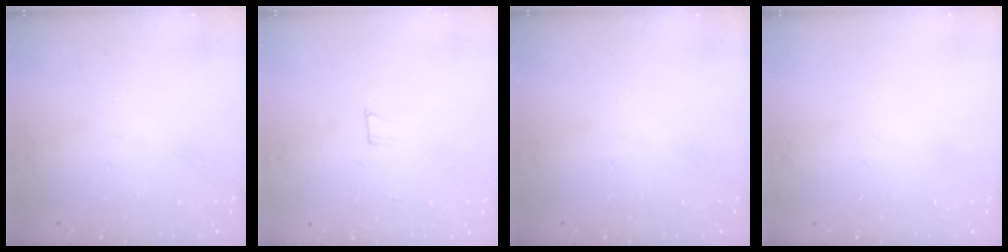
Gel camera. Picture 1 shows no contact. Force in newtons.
{"total": 3.9, "press": 3.9, "slide": 0.2}
{"total": 0.0}
{"total": 0.0}